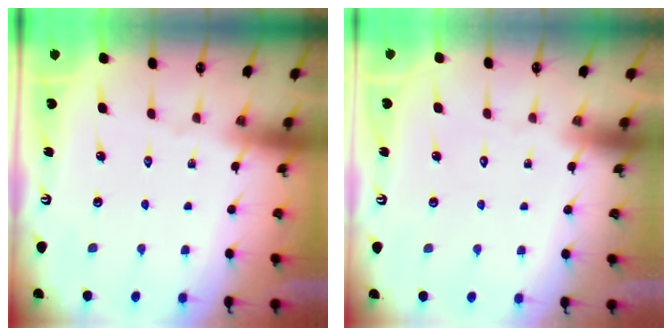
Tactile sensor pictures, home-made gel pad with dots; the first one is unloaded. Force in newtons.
{"total": 1.6, "press": 1.6, "slide": 0.1}